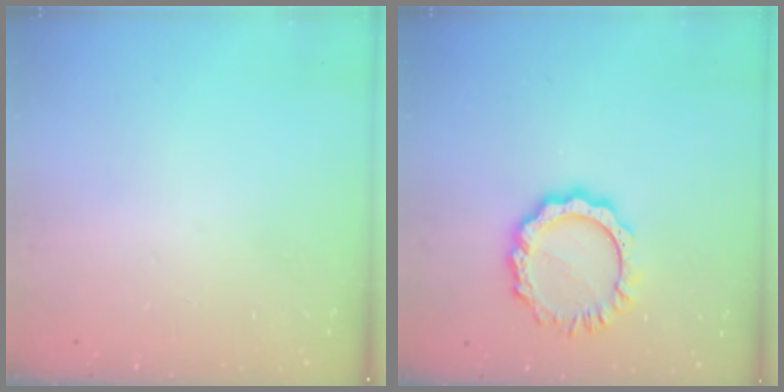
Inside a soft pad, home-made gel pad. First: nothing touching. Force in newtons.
{"total": 9.8, "press": 9.8, "slide": 0.9}